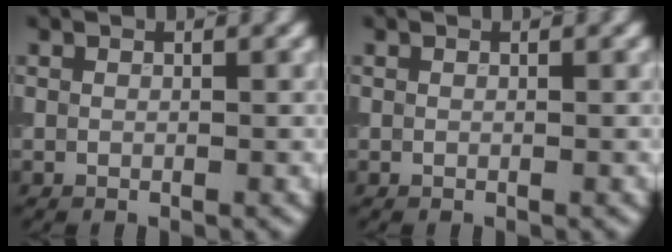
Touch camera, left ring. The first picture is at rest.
{"total": 0.0}